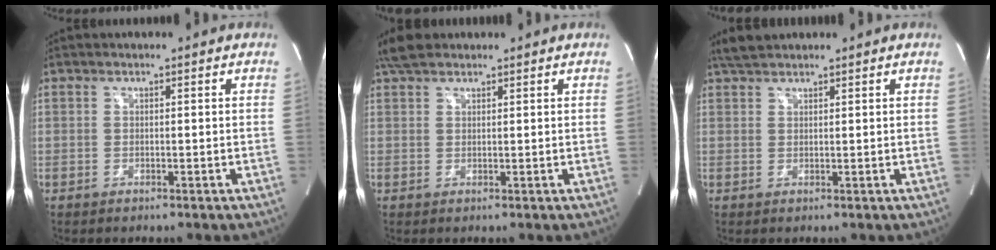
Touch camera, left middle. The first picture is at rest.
{"total": 3.6, "force": [3.0, 1.5, 1.4], "torque": [-0.035, 0.018, 0.056]}
{"total": 2.9, "force": [2.7, 0.6, 1.0], "torque": [-0.026, 0.014, 0.052]}